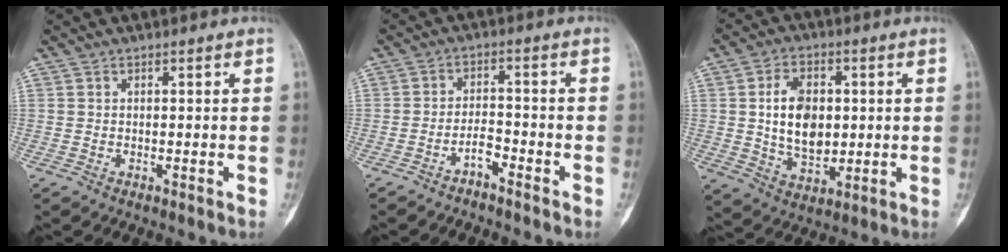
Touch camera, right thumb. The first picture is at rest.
{"total": 3.2, "force": [-2.5, 1.0, 1.7], "torque": [-0.032, 0.028, -0.048]}
{"total": 11.7, "force": [1.3, 7.8, 8.6], "torque": [-0.125, -0.007, 0.030]}